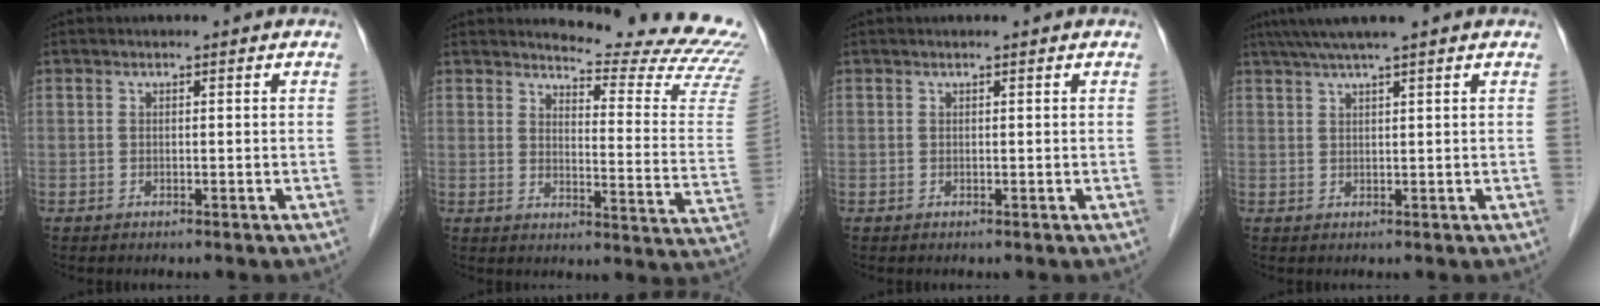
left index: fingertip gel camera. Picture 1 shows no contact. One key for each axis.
{"total": 17.7, "fx": 17.2, "fy": -0.5, "fz": 4.2, "tx": -0.055, "ty": -0.145, "tz": 0.184}
{"total": 0.7, "fx": 0.6, "fy": 0.0, "fz": 0.4, "tx": -0.007, "ty": 0.007, "tz": 0.010}
{"total": 6.2, "fx": 4.8, "fy": -0.8, "fz": 3.8, "tx": -0.063, "ty": 0.033, "tz": 0.080}